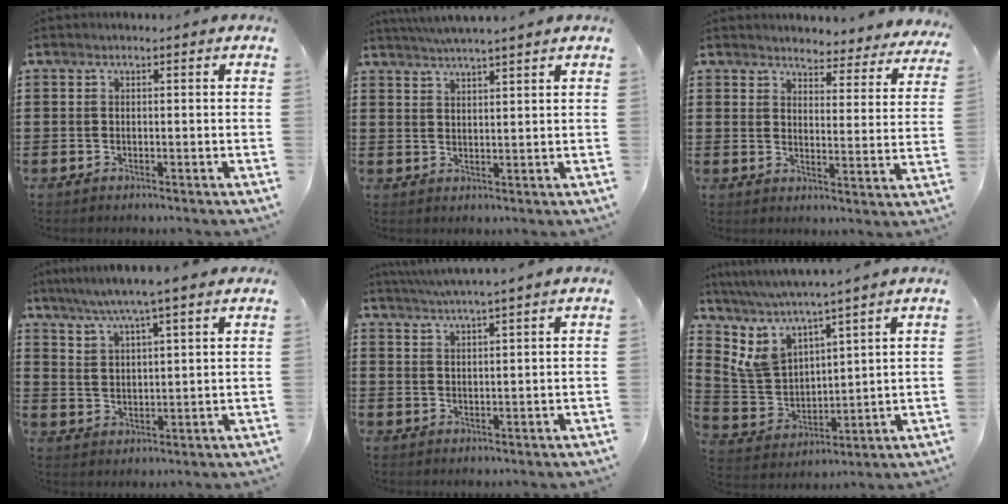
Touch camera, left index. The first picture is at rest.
{"total": 2.9, "force": [2.8, -0.9, 0.4], "torque": [-0.016, -0.010, 0.050]}
{"total": 3.7, "force": [3.7, 0.1, -0.1], "torque": [-0.011, -0.032, 0.062]}
{"total": 4.8, "force": [4.1, 0.1, 2.5], "torque": [-0.060, -0.013, 0.071]}
{"total": 2.8, "force": [2.5, -1.0, 0.6], "torque": [-0.018, -0.009, 0.046]}
{"total": 6.0, "force": [4.9, 2.3, 2.6], "torque": [-0.094, -0.032, 0.084]}